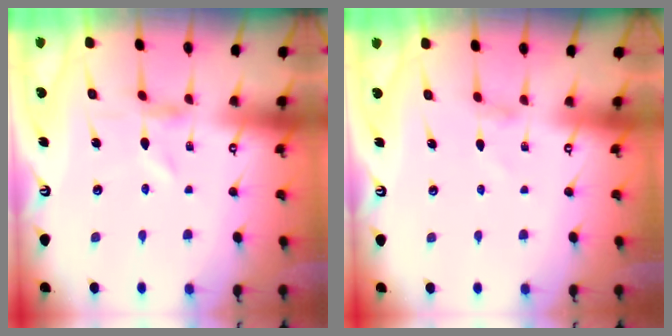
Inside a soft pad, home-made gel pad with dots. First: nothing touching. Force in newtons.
{"total": 0.9, "press": 0.9, "slide": 0.3}